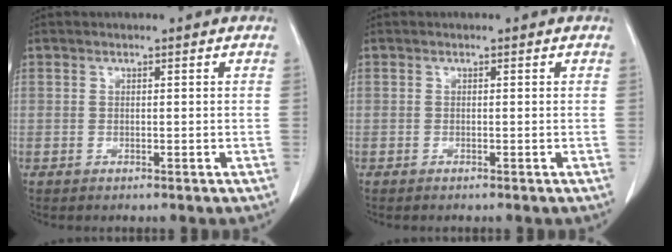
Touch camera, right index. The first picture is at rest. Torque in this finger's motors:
{"motor_torque": [0.07, -0.10, 0.03, 0.01]}